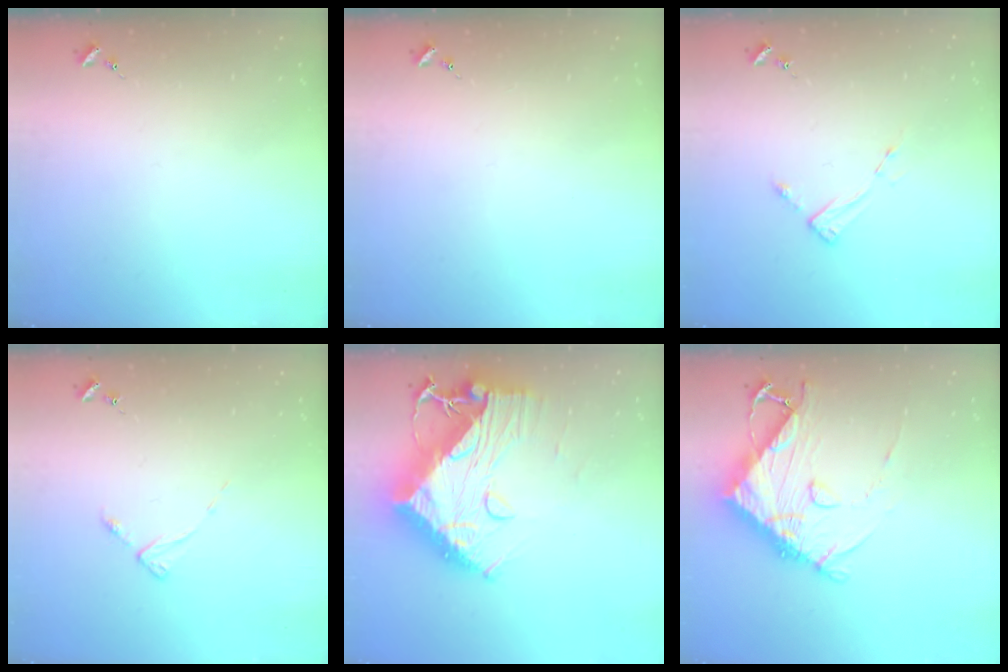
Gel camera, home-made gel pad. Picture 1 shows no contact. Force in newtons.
{"total": 0.0}
{"total": 3.0, "press": 3.0, "slide": 0.5}
{"total": 3.1, "press": 3.1, "slide": 0.4}
{"total": 21.2, "press": 21.1, "slide": 2.0}
{"total": 14.2, "press": 14.1, "slide": 1.7}